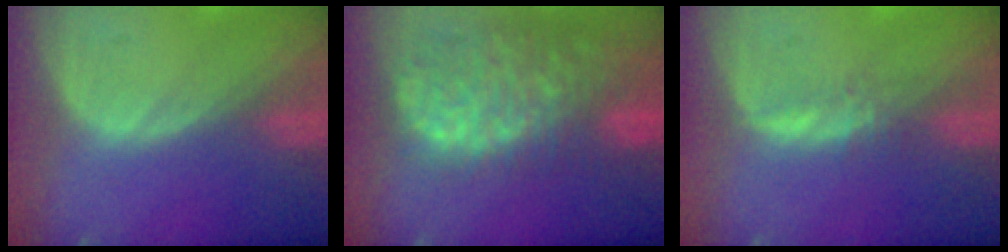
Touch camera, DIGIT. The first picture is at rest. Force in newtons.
{"total": 13.1, "press": 10.9, "slide": 7.3}
{"total": 1.6, "press": 1.5, "slide": 0.5}